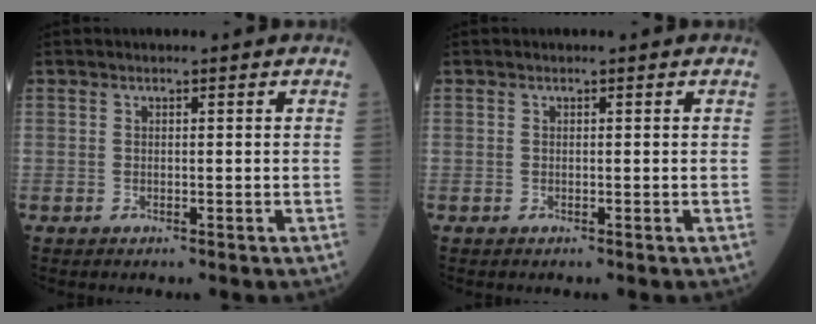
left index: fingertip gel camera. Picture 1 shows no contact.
{"total": 0.0}